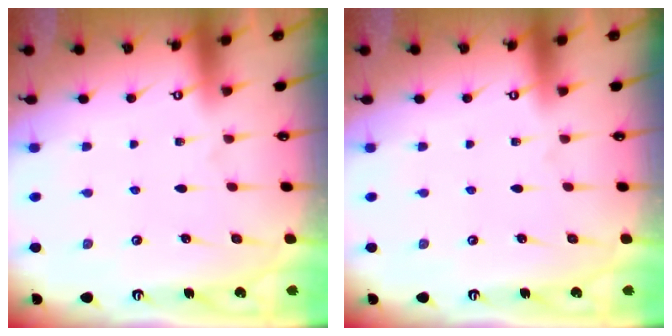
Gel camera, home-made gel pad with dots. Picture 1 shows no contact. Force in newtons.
{"total": 0.0}